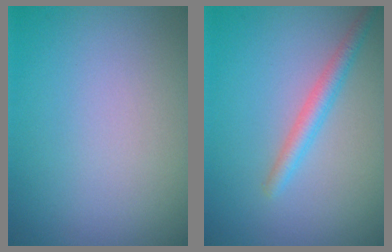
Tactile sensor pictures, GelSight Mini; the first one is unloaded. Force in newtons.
{"total": 2.2, "press": 2.2, "slide": 0.0}